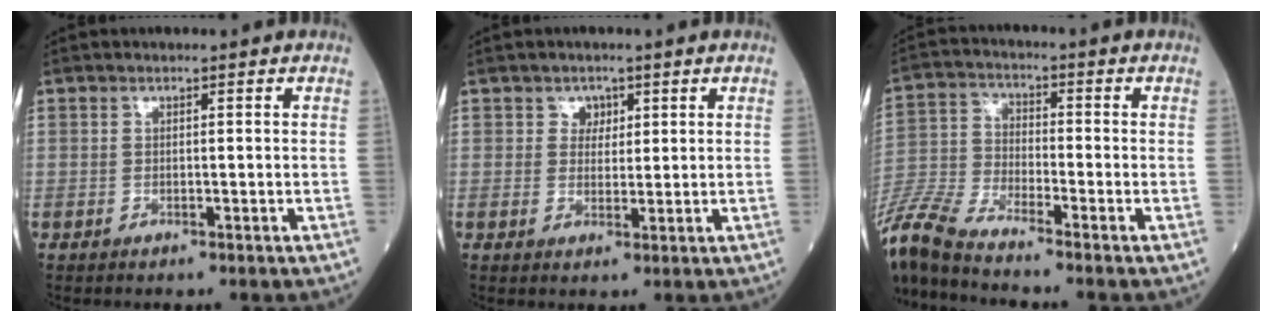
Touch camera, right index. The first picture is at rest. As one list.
[{"total": 2.2, "force": [1.1, 1.8, 0.6], "torque": [-0.003, -0.001, 0.015]}, {"total": 11.8, "force": [-10.8, -0.2, 4.9], "torque": [-0.122, -0.017, -0.221]}]